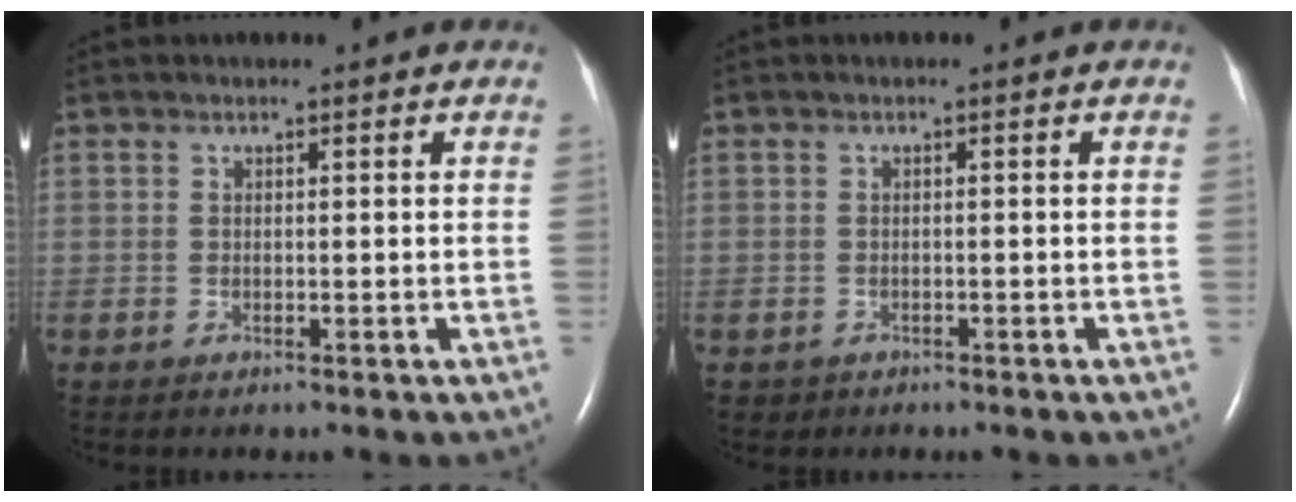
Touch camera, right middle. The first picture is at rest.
{"total": 1.3, "force": [-0.8, 1.0, -0.1], "torque": [-0.010, 0.004, -0.009]}